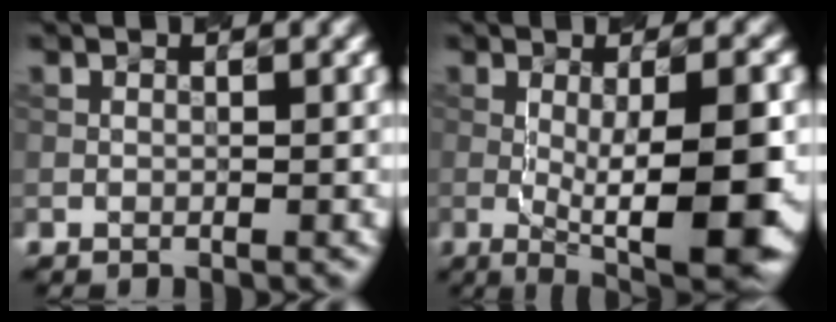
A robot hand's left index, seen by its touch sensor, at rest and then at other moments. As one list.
[{"total": 9.9, "force": [-1.3, 2.4, 9.5], "torque": [-0.136, -0.016, -0.012]}]